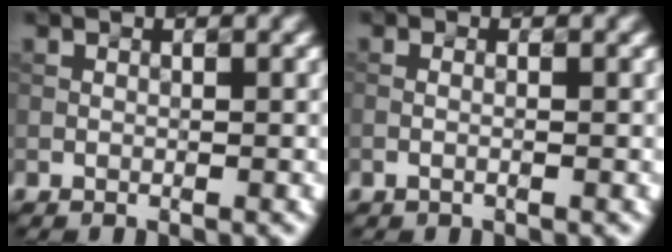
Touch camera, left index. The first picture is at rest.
{"total": 0.7, "force": [-0.2, 0.2, 0.7], "torque": [-0.016, 0.000, -0.006]}